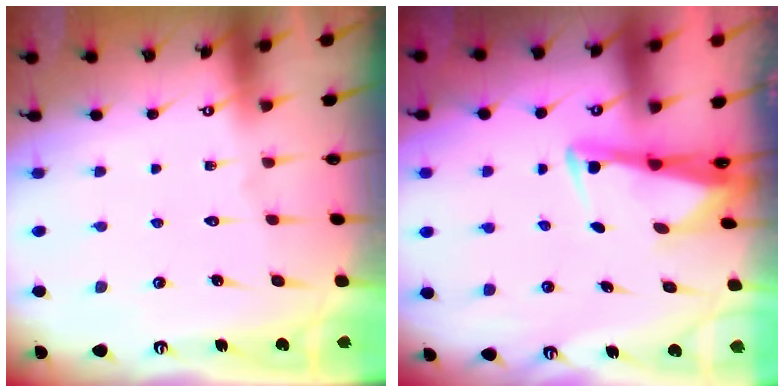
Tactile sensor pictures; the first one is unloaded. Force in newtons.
{"total": 2.9, "press": 2.8, "slide": 0.7}